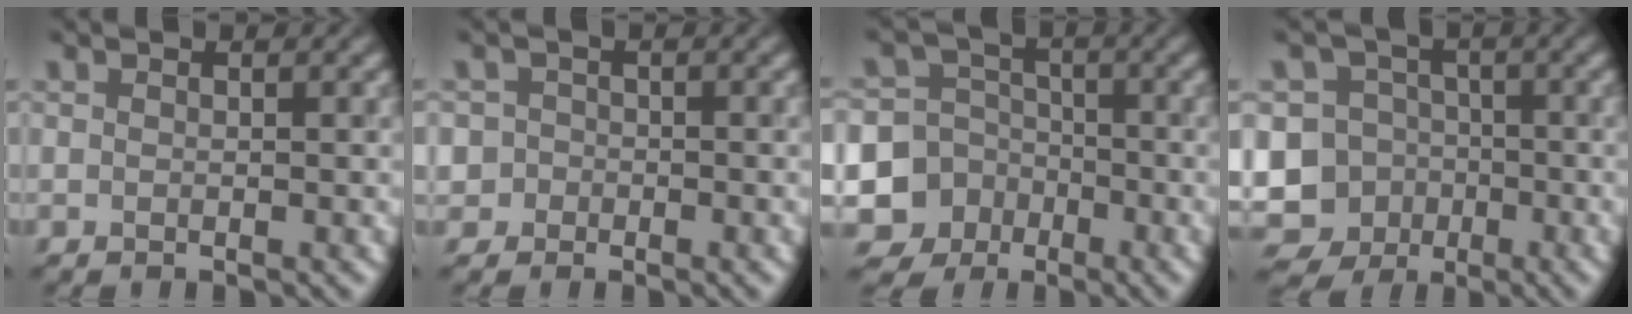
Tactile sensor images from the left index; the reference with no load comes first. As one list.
[{"total": 2.6, "force": [-1.1, 2.4, 0.3], "torque": [0.018, 0.014, -0.034]}, {"total": 9.0, "force": [-3.8, 8.0, 1.6], "torque": [-0.041, -0.011, -0.087]}, {"total": 13.8, "force": [-6.2, 12.1, 2.5], "torque": [-0.085, -0.025, -0.107]}]